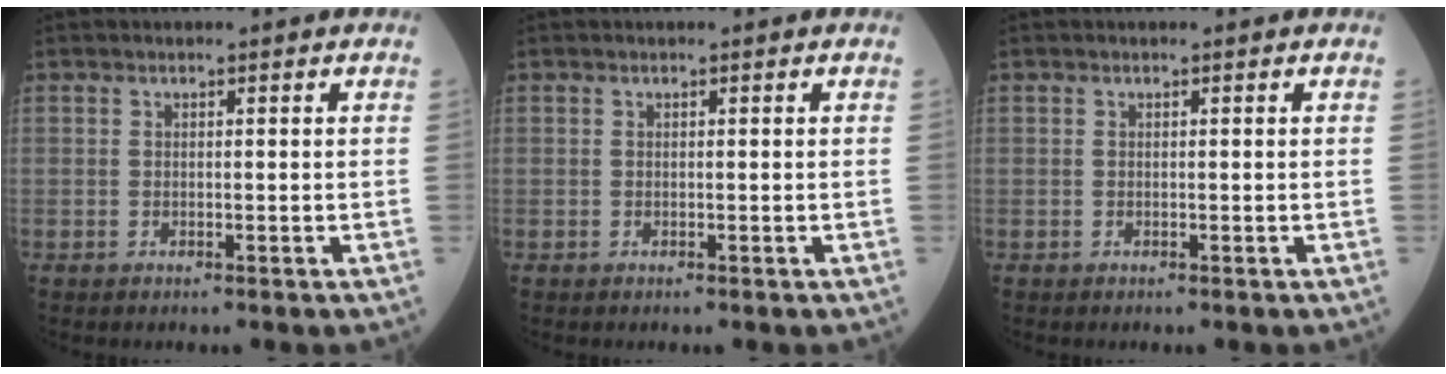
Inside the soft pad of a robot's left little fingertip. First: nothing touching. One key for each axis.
{"total": 0.0}
{"total": 0.0}